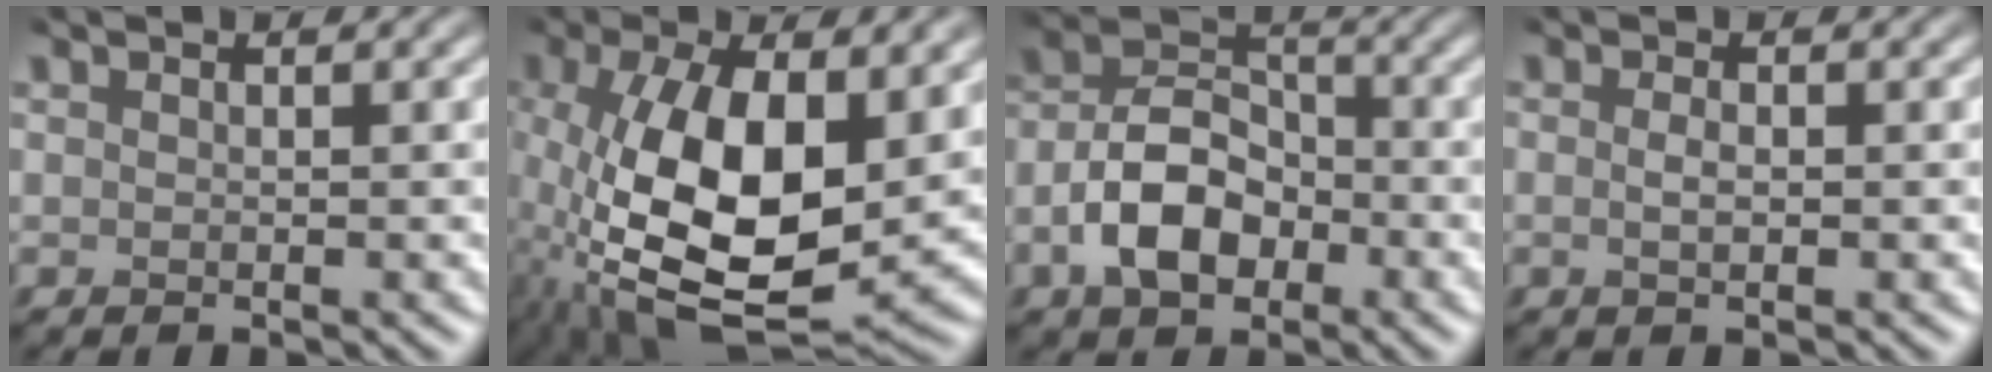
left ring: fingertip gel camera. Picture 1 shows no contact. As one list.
[{"total": 12.7, "force": [-2.2, 5.7, 11.1], "torque": [-0.200, -0.021, -0.037]}, {"total": 5.7, "force": [-3.2, 3.5, 3.1], "torque": [-0.058, -0.001, -0.059]}, {"total": 0.7, "force": [-0.5, 0.2, 0.5], "torque": [-0.013, -0.003, -0.003]}]